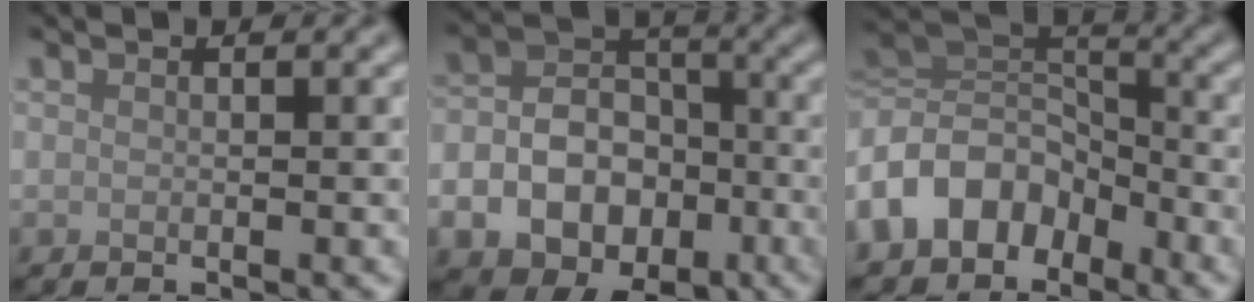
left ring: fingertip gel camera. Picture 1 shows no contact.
{"total": 9.7, "force": [-3.6, 7.0, 5.7], "torque": [-0.091, -0.016, -0.062]}
{"total": 7.8, "force": [-3.8, 5.6, 3.9], "torque": [-0.060, 0.009, -0.091]}